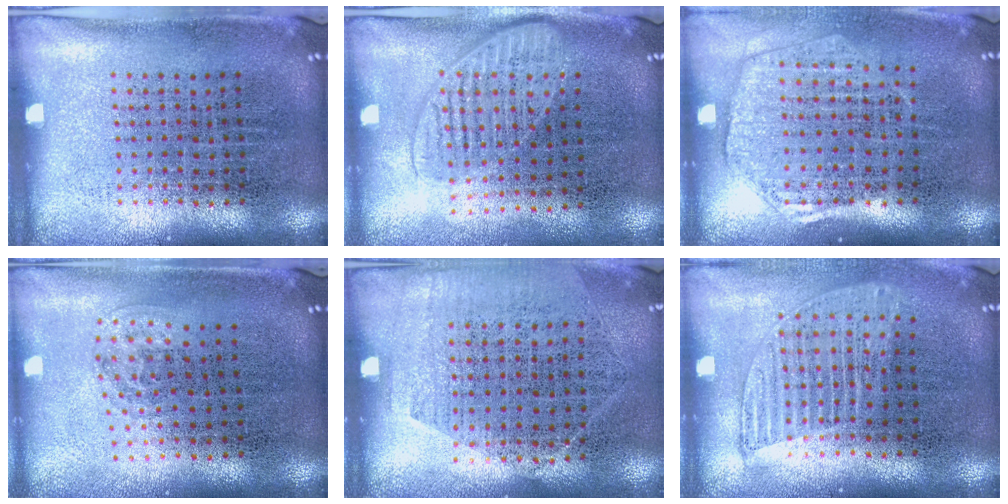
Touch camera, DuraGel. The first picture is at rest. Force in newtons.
{"total": 1.4, "press": 1.3, "slide": 0.6}
{"total": 1.9, "press": 1.7, "slide": 0.8}
{"total": 0.9, "press": 0.6, "slide": 0.7}
{"total": 1.3, "press": 1.0, "slide": 0.7}
{"total": 1.3, "press": 1.1, "slide": 0.6}